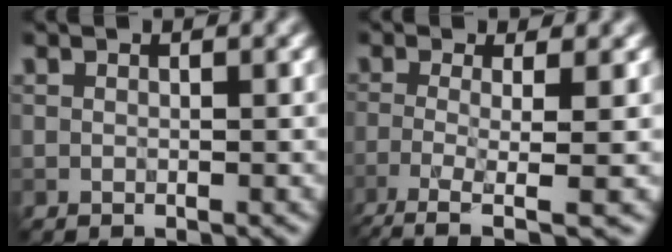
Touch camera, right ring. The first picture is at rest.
{"total": 4.8, "force": [-2.0, 1.0, 4.3], "torque": [-0.077, -0.007, -0.049]}